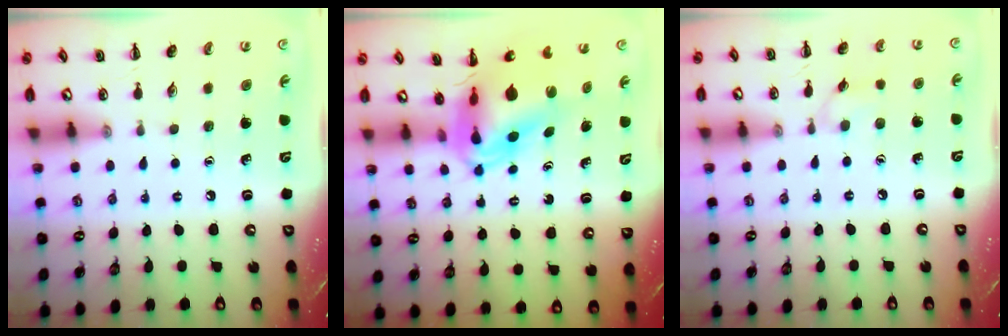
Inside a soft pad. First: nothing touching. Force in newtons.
{"total": 7.9, "press": 7.5, "slide": 2.6}
{"total": 4.9, "press": 4.5, "slide": 1.8}